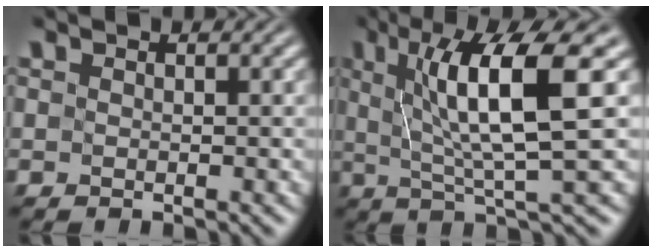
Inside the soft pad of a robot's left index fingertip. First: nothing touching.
{"total": 8.5, "force": [1.9, 1.3, 8.2], "torque": [-0.126, 0.003, 0.034]}